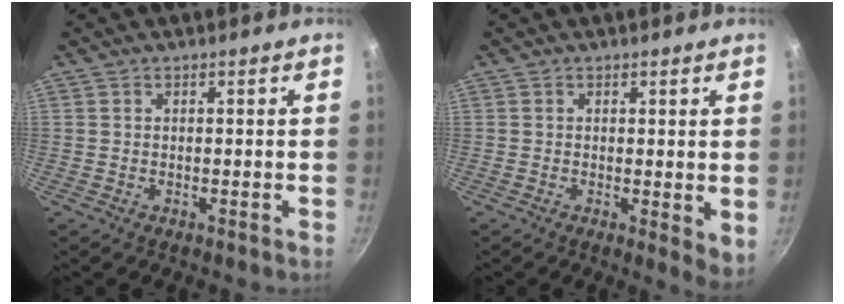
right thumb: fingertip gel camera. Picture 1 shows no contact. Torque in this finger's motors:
{"motor_torque": [-0.15, 0.32, -0.11, -0.09, -0.01]}